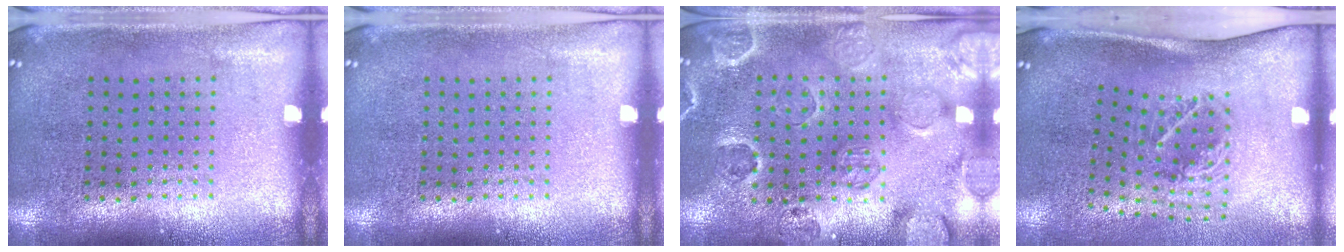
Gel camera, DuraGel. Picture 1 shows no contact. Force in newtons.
{"total": 0.0}
{"total": 2.5, "press": 2.2, "slide": 1.1}
{"total": 2.0, "press": 1.3, "slide": 1.6}